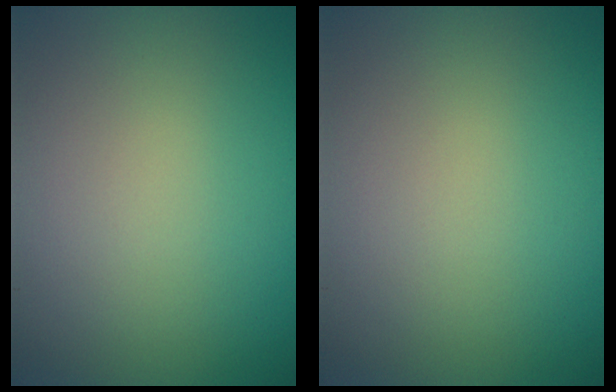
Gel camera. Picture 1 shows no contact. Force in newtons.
{"total": 0.0}